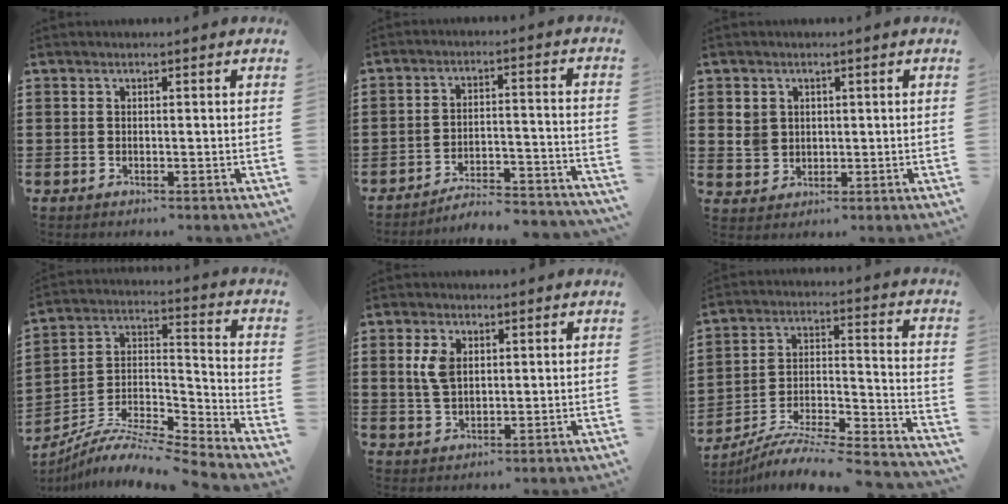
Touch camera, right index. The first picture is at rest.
{"total": 5.5, "force": [-5.3, 0.2, 1.4], "torque": [-0.025, 0.001, -0.106]}
{"total": 3.6, "force": [1.0, 3.3, 0.9], "torque": [-0.033, 0.012, 0.018]}
{"total": 8.4, "force": [-7.6, 1.6, 3.3], "torque": [-0.067, 0.004, -0.155]}
{"total": 4.5, "force": [1.3, 2.8, 3.3], "torque": [-0.073, 0.010, 0.022]}
{"total": 7.0, "force": [-6.6, 0.1, 2.4], "torque": [-0.041, -0.007, -0.136]}